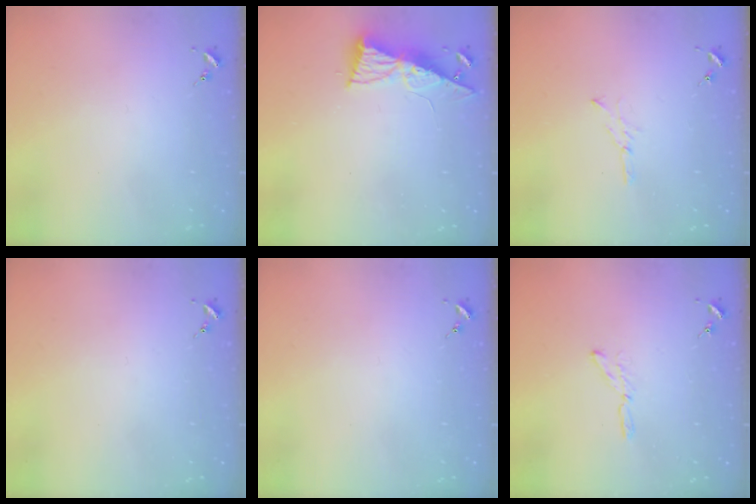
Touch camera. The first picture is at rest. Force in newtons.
{"total": 8.3, "press": 8.3, "slide": 0.7}
{"total": 2.8, "press": 2.8, "slide": 0.3}
{"total": 0.0}
{"total": 0.0}
{"total": 3.6, "press": 3.6, "slide": 0.3}